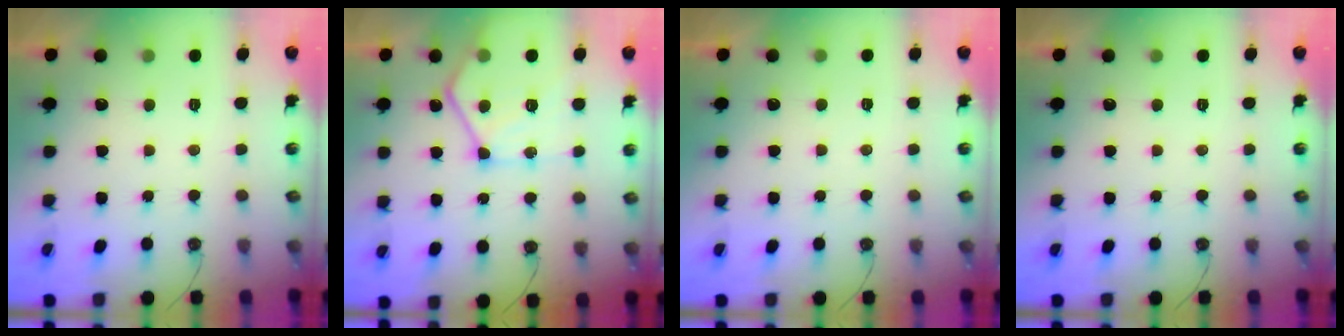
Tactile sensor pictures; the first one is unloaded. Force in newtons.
{"total": 15.5, "press": 15.4, "slide": 1.8}
{"total": 3.0, "press": 3.0, "slide": 0.3}
{"total": 0.0}